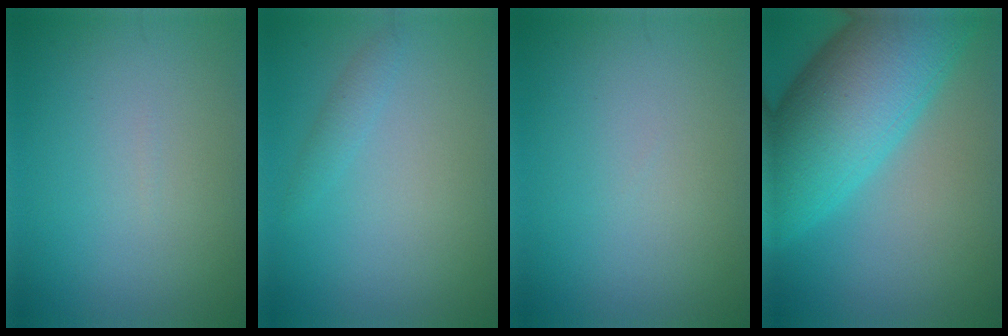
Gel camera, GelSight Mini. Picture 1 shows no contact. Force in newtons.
{"total": 1.1, "press": 1.1, "slide": 0.1}
{"total": 0.0}
{"total": 13.3, "press": 13.3, "slide": 0.4}